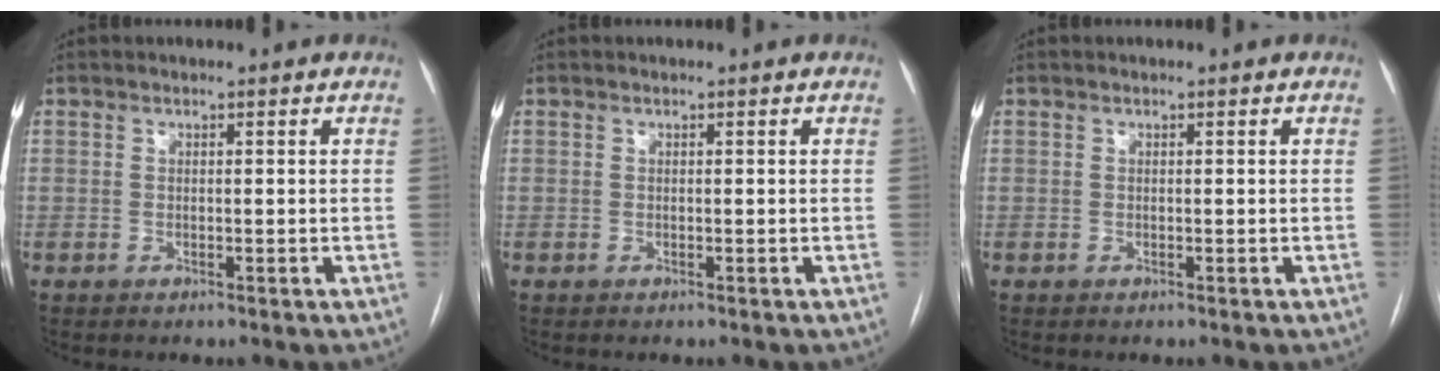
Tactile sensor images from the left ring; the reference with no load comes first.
{"total": 0.0}
{"total": 0.0}